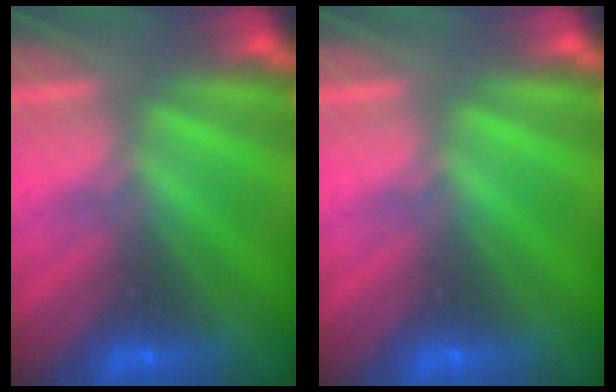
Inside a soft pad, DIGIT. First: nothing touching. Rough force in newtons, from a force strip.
{"total": 0.0}